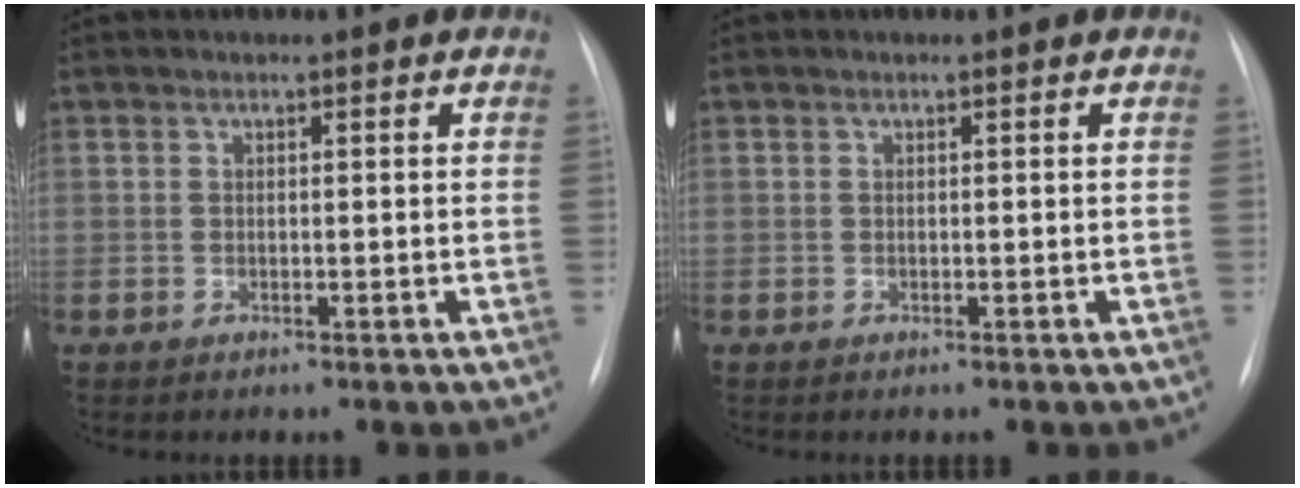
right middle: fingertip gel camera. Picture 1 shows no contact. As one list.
[{"total": 0.0}]